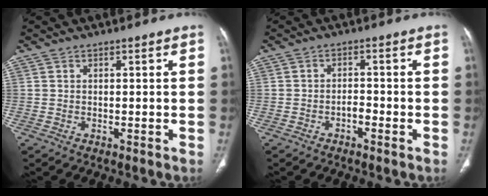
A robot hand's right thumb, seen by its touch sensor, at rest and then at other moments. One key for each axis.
{"total": 1.9, "fx": -1.1, "fy": 0.8, "fz": 1.3, "tx": -0.017, "ty": 0.012, "tz": -0.021}